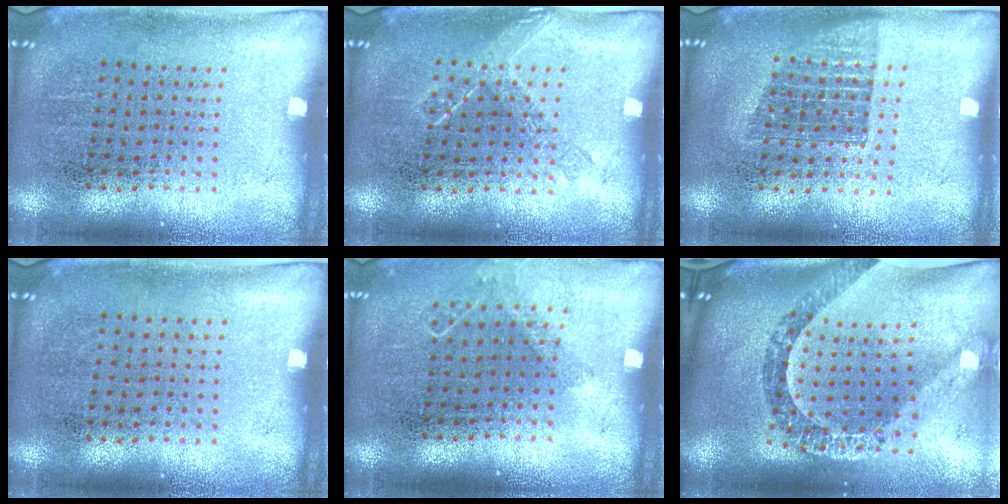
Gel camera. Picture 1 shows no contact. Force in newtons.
{"total": 0.8, "press": 0.8, "slide": 0.3}
{"total": 1.4, "press": 1.1, "slide": 0.8}
{"total": 0.0}
{"total": 0.9, "press": 0.9, "slide": 0.1}
{"total": 2.4, "press": 1.9, "slide": 1.5}